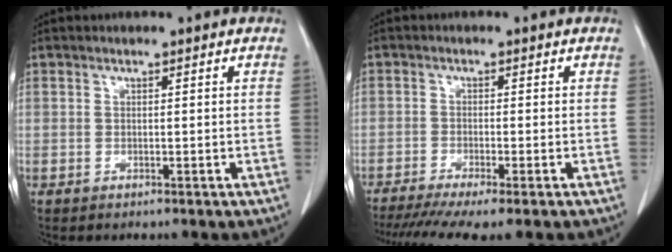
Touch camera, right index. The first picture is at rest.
{"total": 8.8, "force": [-6.9, 0.4, 5.4], "torque": [-0.081, -0.013, -0.110]}